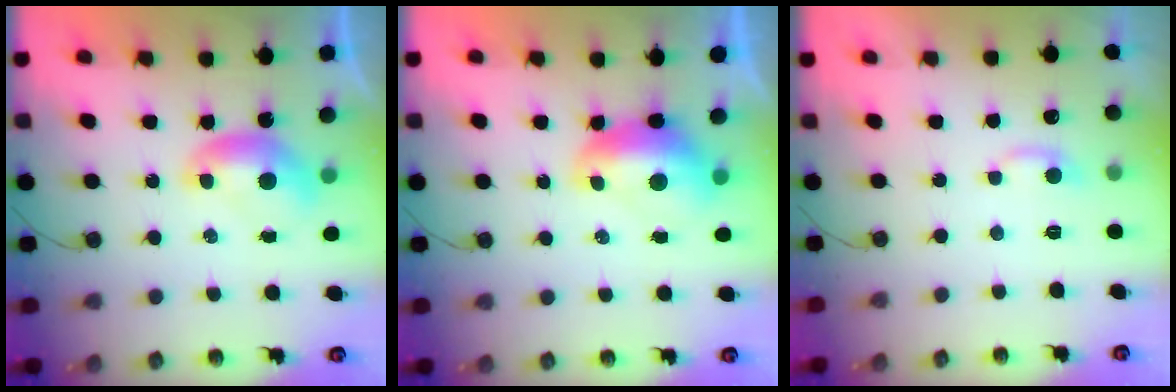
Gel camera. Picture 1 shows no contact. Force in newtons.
{"total": 2.2, "press": 2.1, "slide": 0.8}
{"total": 1.6, "press": 1.5, "slide": 0.5}